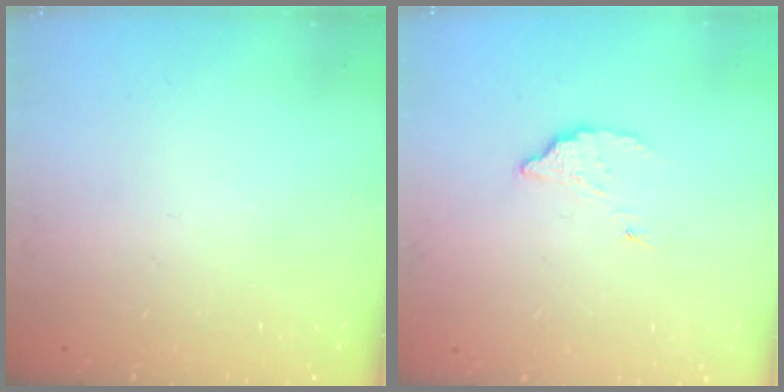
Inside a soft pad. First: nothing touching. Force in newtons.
{"total": 2.9, "press": 2.9, "slide": 0.2}